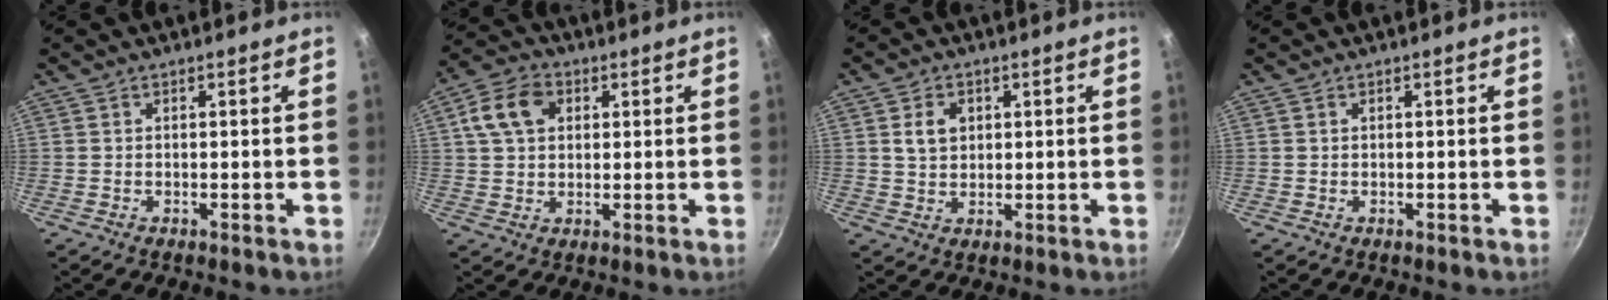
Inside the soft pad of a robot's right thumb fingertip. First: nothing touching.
{"total": 8.9, "force": [2.6, 6.6, 5.4], "torque": [-0.088, 0.011, 0.037]}
{"total": 4.8, "force": [1.3, 3.6, 2.9], "torque": [-0.036, -0.002, 0.025]}
{"total": 0.0}